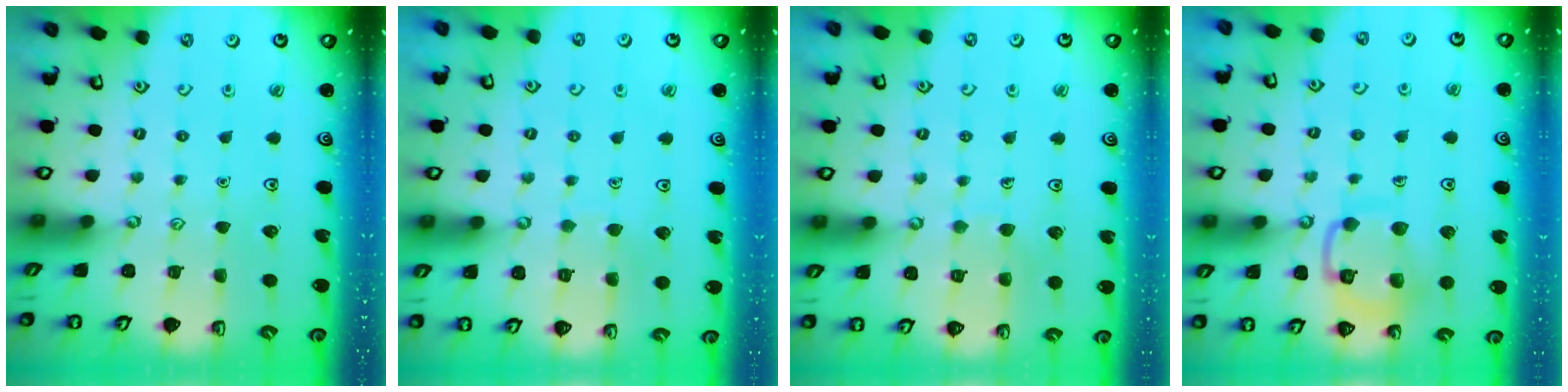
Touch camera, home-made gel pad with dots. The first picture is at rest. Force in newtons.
{"total": 4.7, "press": 4.7, "slide": 0.4}
{"total": 4.9, "press": 4.9, "slide": 0.3}
{"total": 13.1, "press": 13.1, "slide": 1.4}